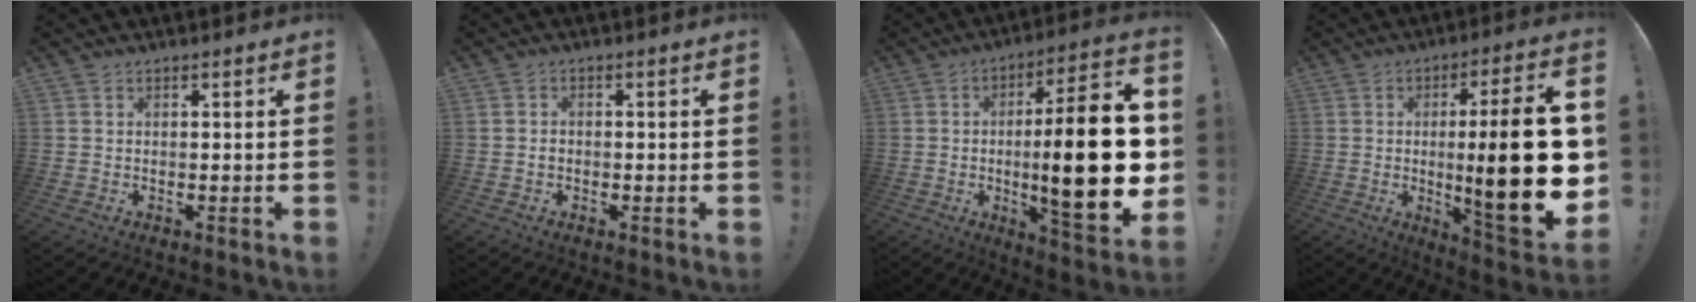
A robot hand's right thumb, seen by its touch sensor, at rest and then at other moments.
{"total": 1.2, "force": [-0.7, 0.7, 0.5], "torque": [-0.017, 0.007, -0.012]}
{"total": 24.6, "force": [-1.1, 5.9, 23.9], "torque": [-0.379, -0.004, -0.016]}
{"total": 24.0, "force": [-0.5, 4.4, 23.6], "torque": [-0.365, -0.012, -0.006]}